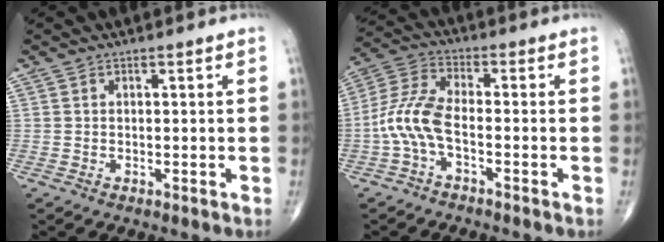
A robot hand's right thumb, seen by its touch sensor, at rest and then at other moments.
{"total": 8.2, "force": [-2.5, 3.3, 7.0], "torque": [-0.164, 0.031, -0.059]}